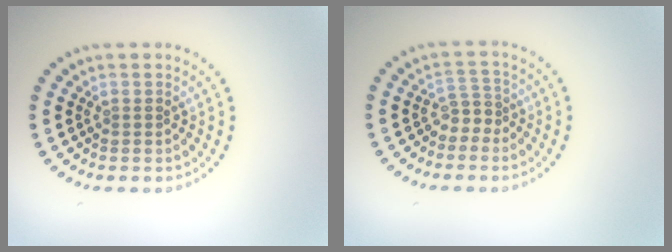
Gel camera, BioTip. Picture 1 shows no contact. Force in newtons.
{"total": 1.8, "press": 1.1, "slide": 1.4}